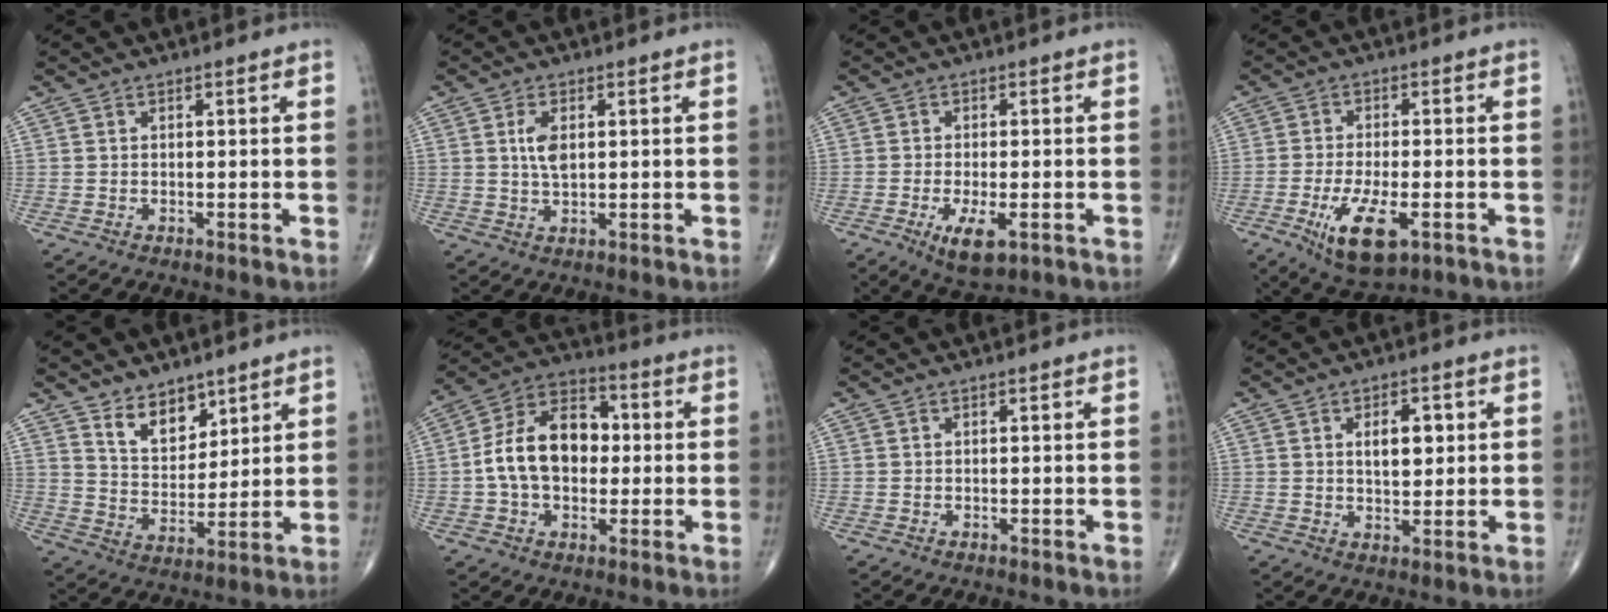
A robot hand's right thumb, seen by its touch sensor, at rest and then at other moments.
{"total": 4.3, "force": [1.0, 2.1, 3.6], "torque": [-0.069, -0.004, 0.020]}
{"total": 6.5, "force": [-2.6, 2.4, 5.4], "torque": [-0.095, -0.011, -0.038]}
{"total": 10.5, "force": [-4.1, 4.1, 8.8], "torque": [-0.159, -0.005, -0.062]}
{"total": 8.4, "force": [5.8, 4.7, 3.8], "torque": [-0.034, -0.048, 0.112]}
{"total": 15.3, "force": [0.0, 10.3, 11.3], "torque": [-0.175, 0.033, -0.009]}
{"total": 0.0}
{"total": 6.1, "force": [1.5, 3.3, 4.9], "torque": [-0.059, -0.007, 0.025]}